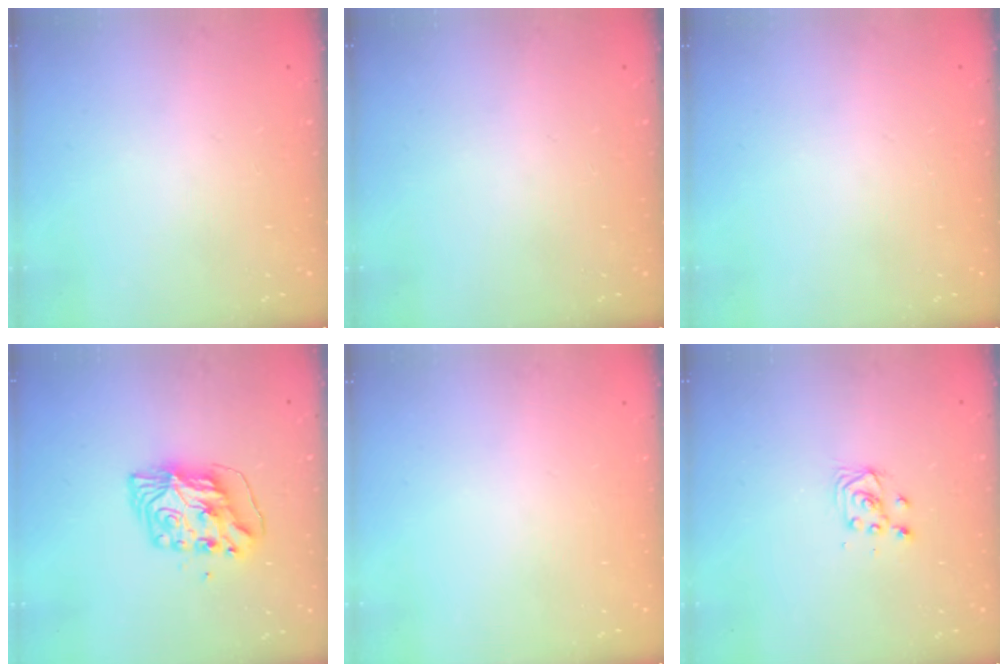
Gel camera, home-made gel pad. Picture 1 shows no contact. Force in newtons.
{"total": 0.0}
{"total": 0.0}
{"total": 8.6, "press": 8.5, "slide": 1.1}
{"total": 0.0}
{"total": 3.8, "press": 3.7, "slide": 0.4}